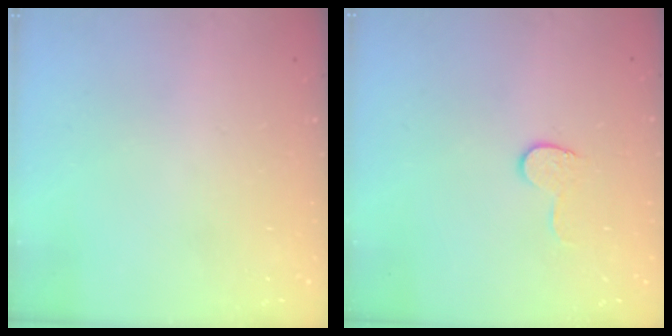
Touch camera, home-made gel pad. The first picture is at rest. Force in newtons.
{"total": 5.6, "press": 5.6, "slide": 0.5}